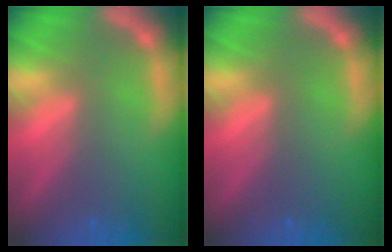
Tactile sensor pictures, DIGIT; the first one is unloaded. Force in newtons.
{"total": 0.0}